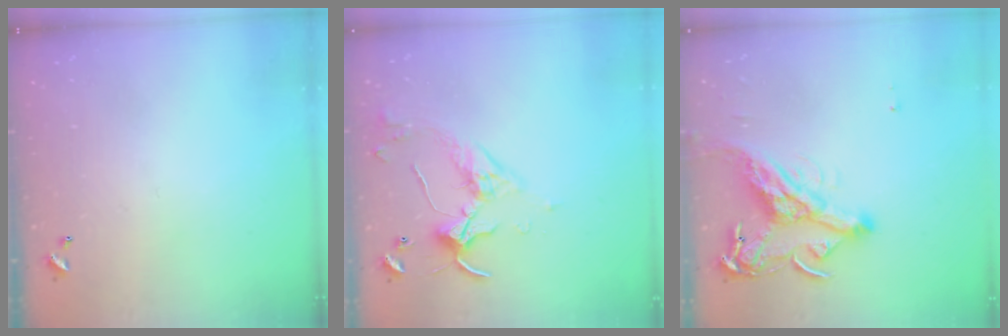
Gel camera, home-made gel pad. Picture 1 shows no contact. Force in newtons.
{"total": 3.8, "press": 3.8, "slide": 0.3}
{"total": 10.7, "press": 10.6, "slide": 1.6}